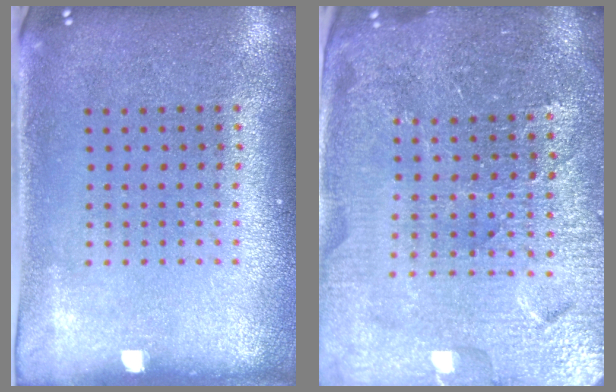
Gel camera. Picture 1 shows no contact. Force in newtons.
{"total": 5.1, "press": 4.7, "slide": 1.9}